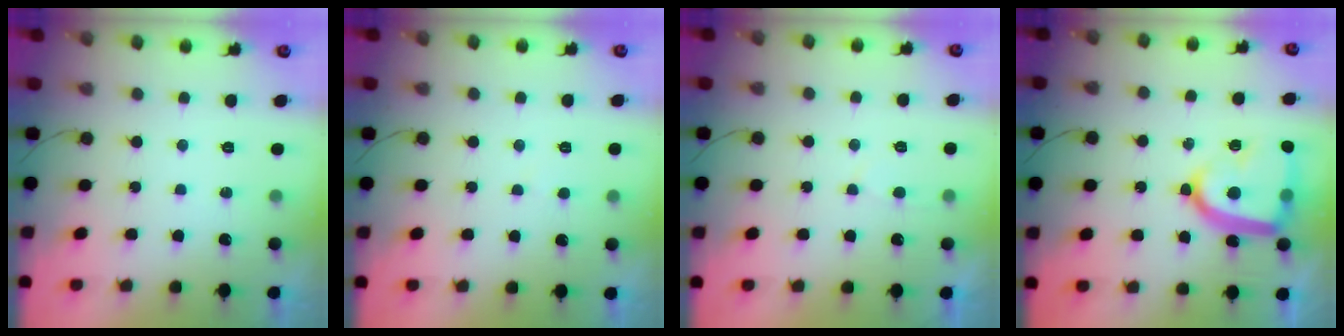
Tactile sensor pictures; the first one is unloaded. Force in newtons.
{"total": 1.7, "press": 1.7, "slide": 0.2}
{"total": 2.3, "press": 2.3, "slide": 0.3}
{"total": 19.6, "press": 19.5, "slide": 1.7}